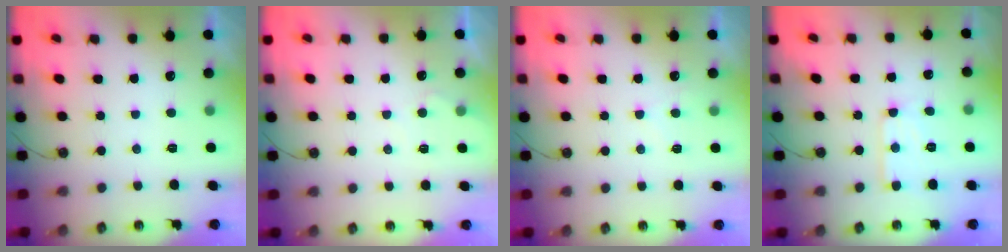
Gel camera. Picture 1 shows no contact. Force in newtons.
{"total": 3.6, "press": 3.6, "slide": 0.5}
{"total": 4.1, "press": 4.1, "slide": 0.5}
{"total": 9.1, "press": 9.0, "slide": 1.0}